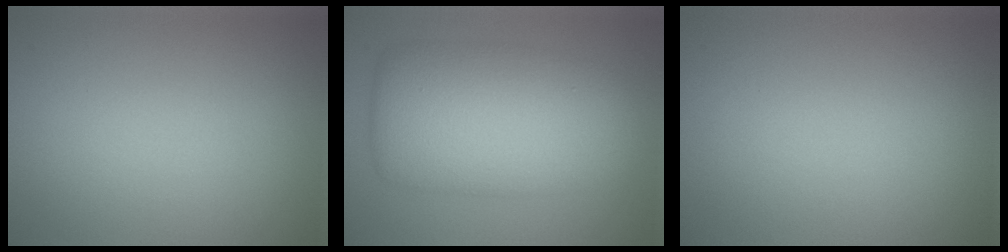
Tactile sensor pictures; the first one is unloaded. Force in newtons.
{"total": 10.0, "press": 10.0, "slide": 0.1}
{"total": 0.0}